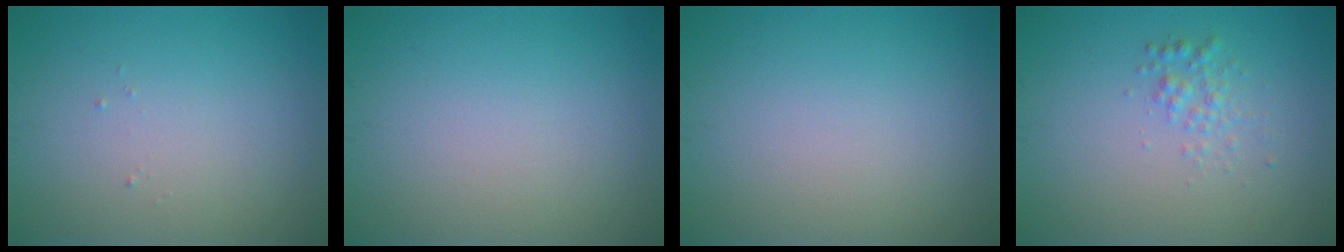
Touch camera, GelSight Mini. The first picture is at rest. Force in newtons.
{"total": 0.0}
{"total": 0.0}
{"total": 1.5, "press": 1.5, "slide": 0.1}